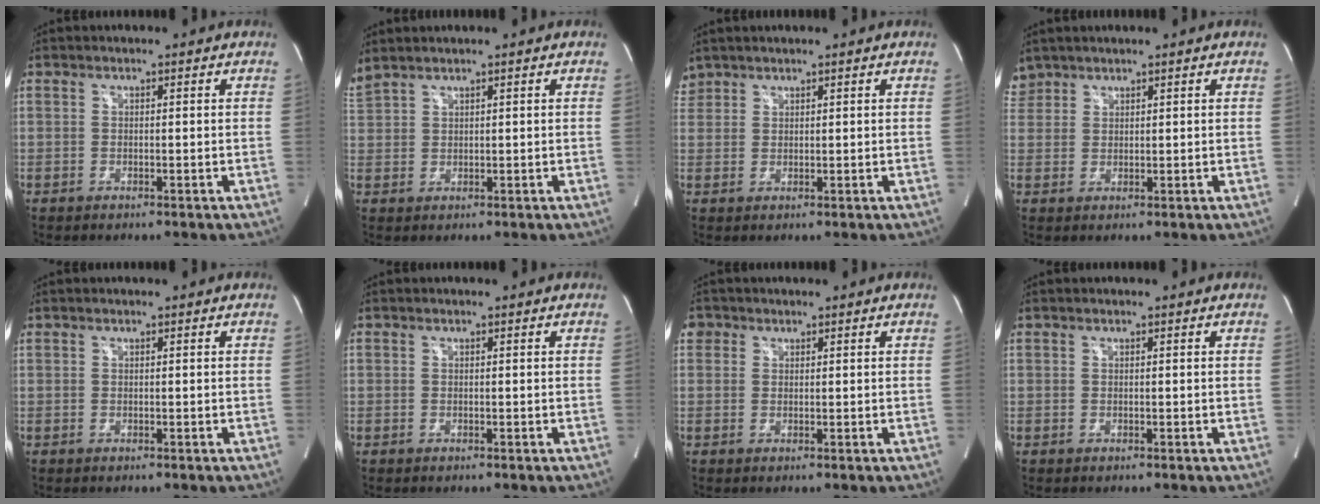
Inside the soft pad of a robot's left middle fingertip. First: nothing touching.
{"total": 3.0, "force": [2.7, 0.0, 1.1], "torque": [-0.043, 0.023, 0.068]}
{"total": 2.2, "force": [1.9, 1.1, -0.2], "torque": [0.003, 0.013, 0.039]}
{"total": 2.9, "force": [2.5, 1.4, -0.3], "torque": [0.006, 0.013, 0.053]}
{"total": 0.0}
{"total": 0.0}
{"total": 2.0, "force": [0.9, 1.7, 0.2], "torque": [0.007, 0.009, 0.012]}
{"total": 0.0}